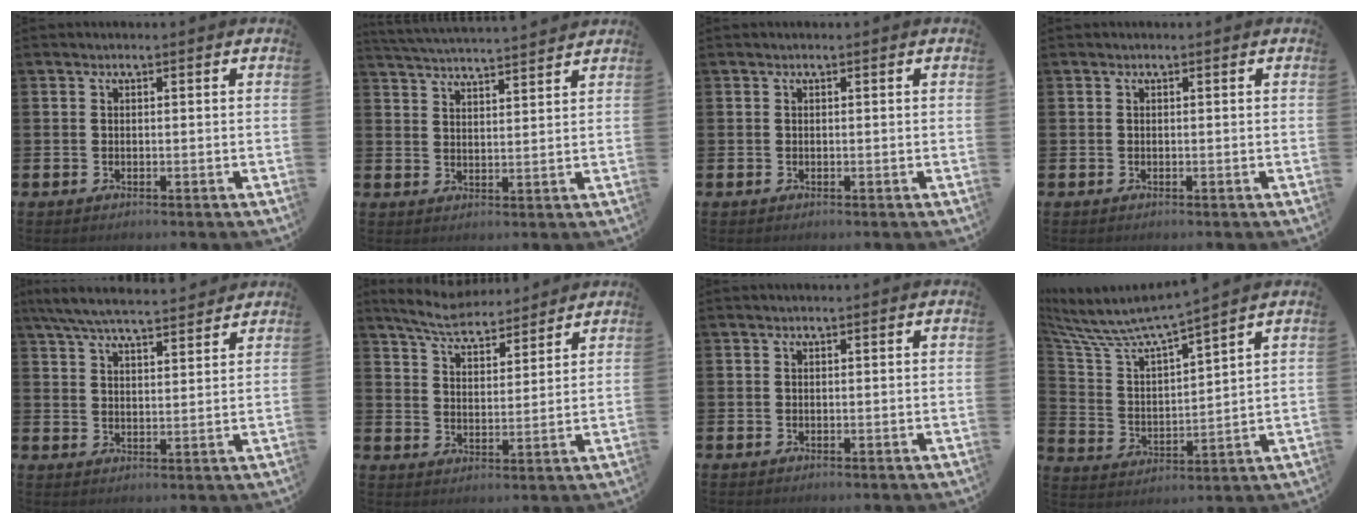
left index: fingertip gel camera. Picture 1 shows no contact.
{"total": 4.4, "force": [4.4, -0.2, 0.3], "torque": [-0.021, -0.028, 0.079]}
{"total": 0.0}
{"total": 0.0}
{"total": 6.6, "force": [6.3, 0.7, 2.0], "torque": [-0.057, -0.030, 0.113]}
{"total": 6.4, "force": [6.2, 1.0, 1.5], "torque": [-0.049, -0.031, 0.110]}
{"total": 0.0}
{"total": 6.7, "force": [6.3, 0.9, 2.2], "torque": [-0.079, -0.049, 0.102]}